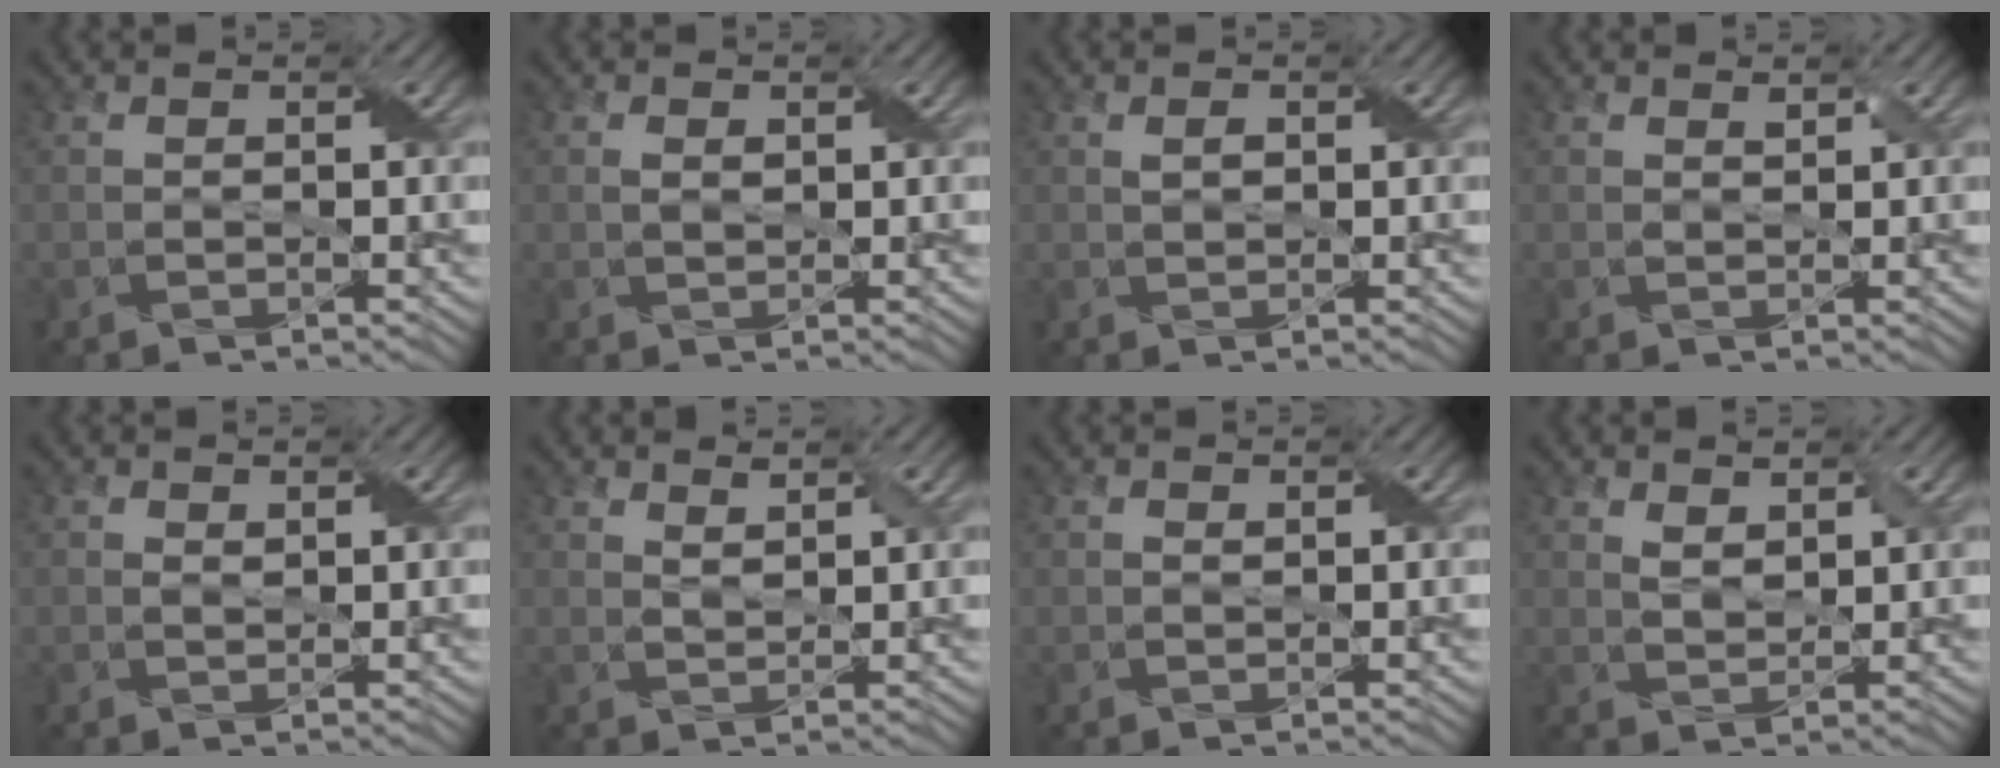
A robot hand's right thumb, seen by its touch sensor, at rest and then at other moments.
{"total": 1.3, "force": [0.4, 0.8, 1.0], "torque": [-0.024, -0.001, 0.010]}
{"total": 1.3, "force": [0.3, 0.8, 1.0], "torque": [-0.021, 0.002, 0.008]}
{"total": 0.9, "force": [0.6, 0.4, 0.5], "torque": [-0.014, -0.001, 0.013]}
{"total": 0.9, "force": [0.3, 0.6, 0.6], "torque": [-0.016, -0.001, 0.010]}
{"total": 1.4, "force": [1.1, 0.4, 0.7], "torque": [-0.022, -0.002, 0.025]}
{"total": 0.5, "force": [0.2, 0.3, 0.4], "torque": [-0.008, 0.000, 0.003]}
{"total": 2.2, "force": [1.3, 1.1, 1.4], "torque": [-0.034, -0.002, 0.029]}